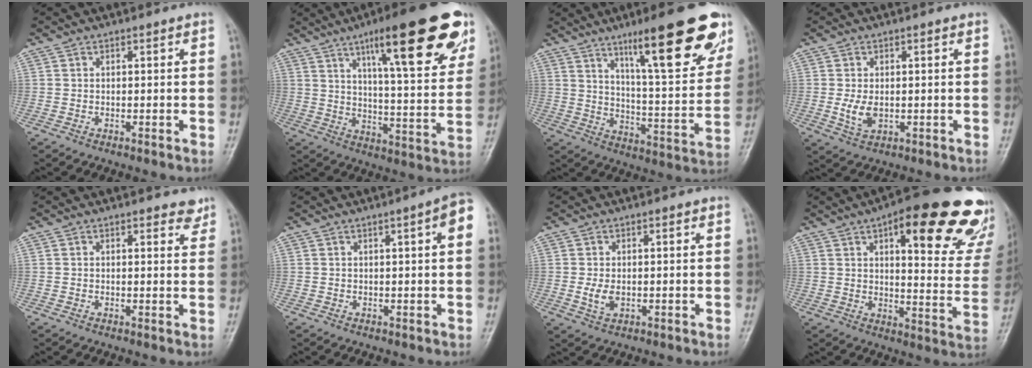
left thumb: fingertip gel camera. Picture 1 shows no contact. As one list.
[{"total": 23.8, "force": [13.1, 5.5, 19.1], "torque": [-0.240, -0.033, 0.191]}, {"total": 21.9, "force": [12.9, 4.6, 17.0], "torque": [-0.206, -0.052, 0.195]}, {"total": 3.8, "force": [-0.2, 2.5, 2.9], "torque": [-0.054, -0.009, 0.000]}, {"total": 2.6, "force": [2.1, 1.1, 1.1], "torque": [0.006, -0.011, 0.021]}, {"total": 4.7, "force": [1.4, 0.6, 4.4], "torque": [-0.052, 0.006, 0.013]}, {"total": 2.8, "force": [-0.1, 1.9, 2.1], "torque": [-0.041, -0.007, -0.001]}, {"total": 26.9, "force": [15.2, 8.6, 20.4], "torque": [-0.218, -0.045, 0.188]}]